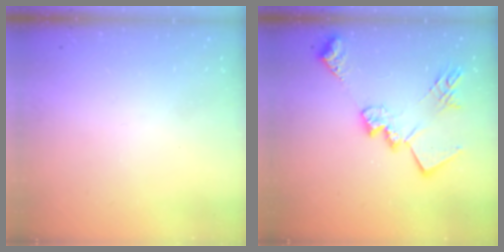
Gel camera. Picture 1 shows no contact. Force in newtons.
{"total": 21.2, "press": 21.2, "slide": 1.5}